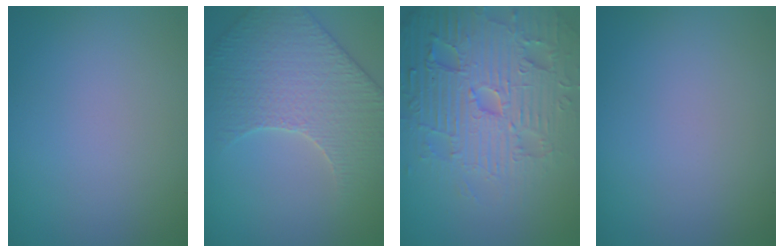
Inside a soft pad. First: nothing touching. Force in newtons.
{"total": 5.0, "press": 4.9, "slide": 0.8}
{"total": 7.9, "press": 7.7, "slide": 1.8}
{"total": 0.0}